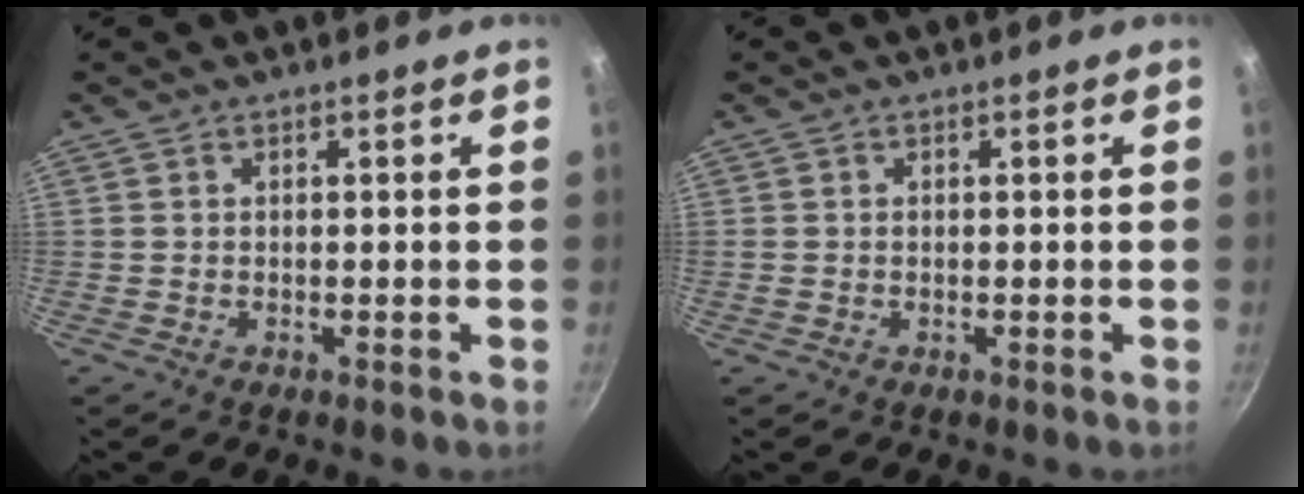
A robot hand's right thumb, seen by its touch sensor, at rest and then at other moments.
{"total": 0.7, "force": [-0.1, 0.7, 0.3], "torque": [-0.007, 0.001, -0.001]}